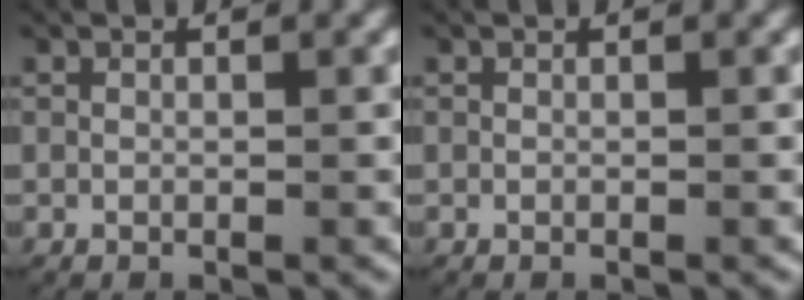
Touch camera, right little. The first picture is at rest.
{"total": 0.0}